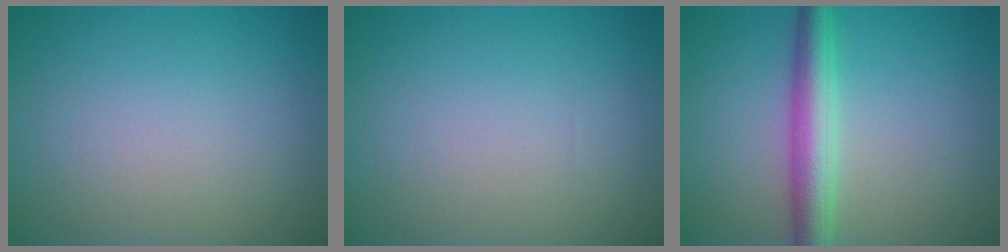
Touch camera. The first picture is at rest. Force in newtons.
{"total": 0.0}
{"total": 4.5, "press": 4.5, "slide": 0.1}